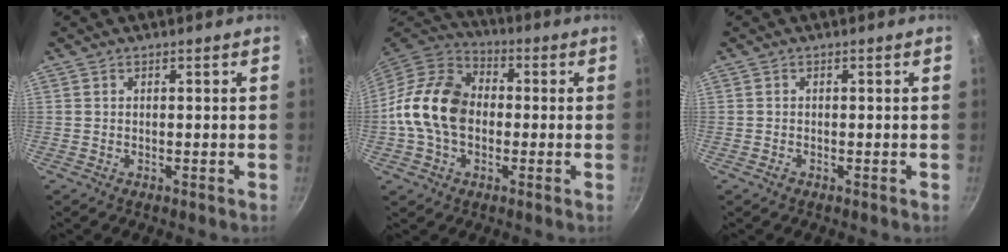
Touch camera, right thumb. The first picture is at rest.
{"total": 15.6, "force": [-1.1, 11.3, 10.7], "torque": [-0.170, 0.032, -0.039]}
{"total": 0.7, "force": [-0.5, 0.5, 0.2], "torque": [-0.004, 0.003, -0.009]}